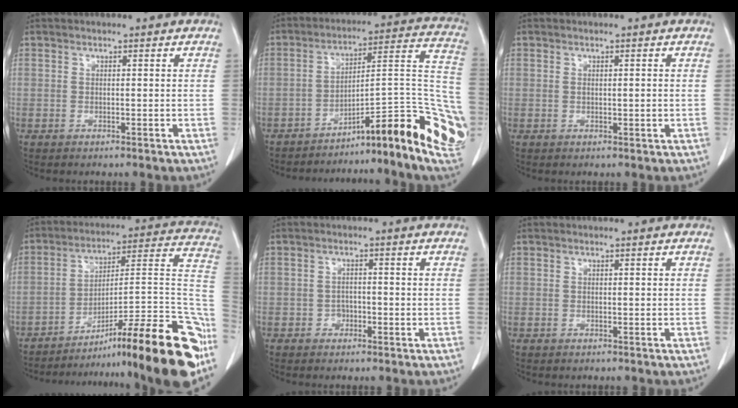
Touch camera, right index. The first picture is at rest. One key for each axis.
{"total": 21.6, "fx": -11.1, "fy": 3.5, "fz": 18.2, "tx": -0.150, "ty": 0.047, "tz": -0.151}
{"total": 0.9, "fx": -0.1, "fy": 0.2, "fz": 0.8, "tx": -0.026, "ty": 0.003, "tz": 0.003}
{"total": 26.4, "fx": -18.2, "fy": 1.0, "fz": 19.2, "tx": -0.165, "ty": 0.016, "tz": -0.275}
{"total": 1.6, "fx": -0.8, "fy": 1.3, "fz": 0.5, "tx": -0.001, "ty": 0.007, "tz": -0.012}
{"total": 0.0}